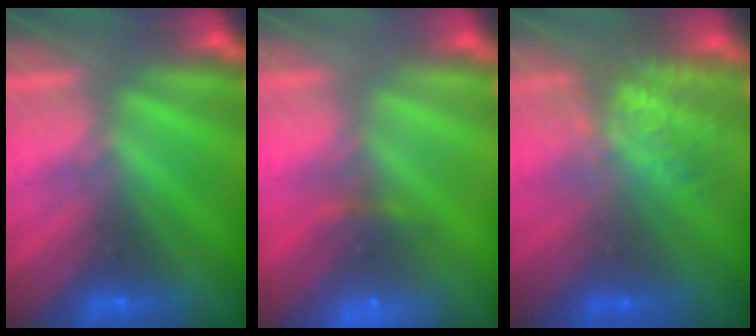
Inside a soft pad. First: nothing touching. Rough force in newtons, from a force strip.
{"total": 5.6}
{"total": 10.6}